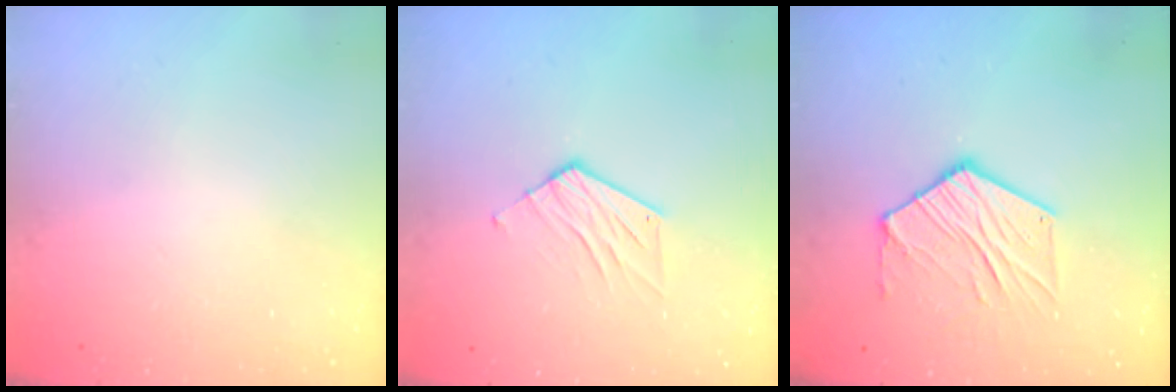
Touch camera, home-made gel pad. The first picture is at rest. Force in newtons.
{"total": 7.2, "press": 7.2, "slide": 0.4}
{"total": 11.4, "press": 11.4, "slide": 0.9}